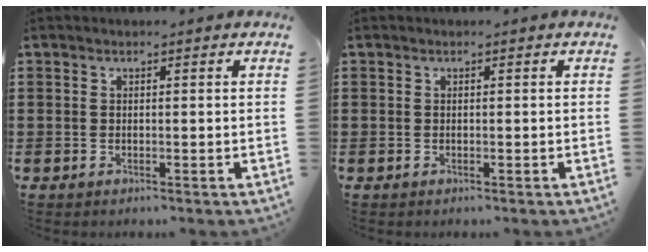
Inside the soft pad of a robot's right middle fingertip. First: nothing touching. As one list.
[{"total": 0.0}]